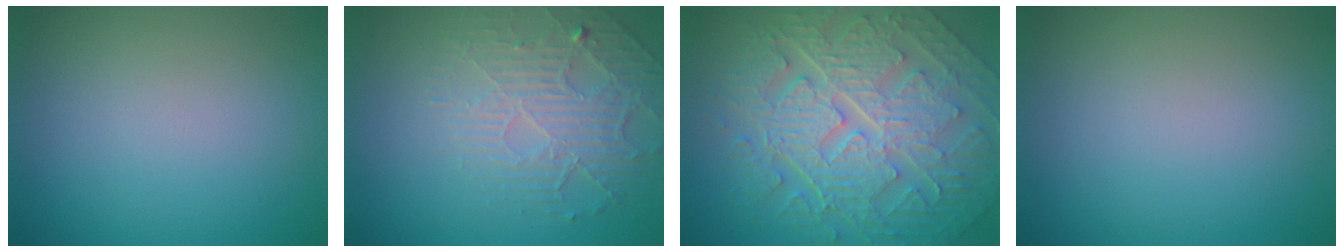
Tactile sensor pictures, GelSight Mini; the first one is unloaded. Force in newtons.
{"total": 3.1, "press": 2.8, "slide": 1.4}
{"total": 10.5, "press": 7.2, "slide": 7.7}
{"total": 0.0}